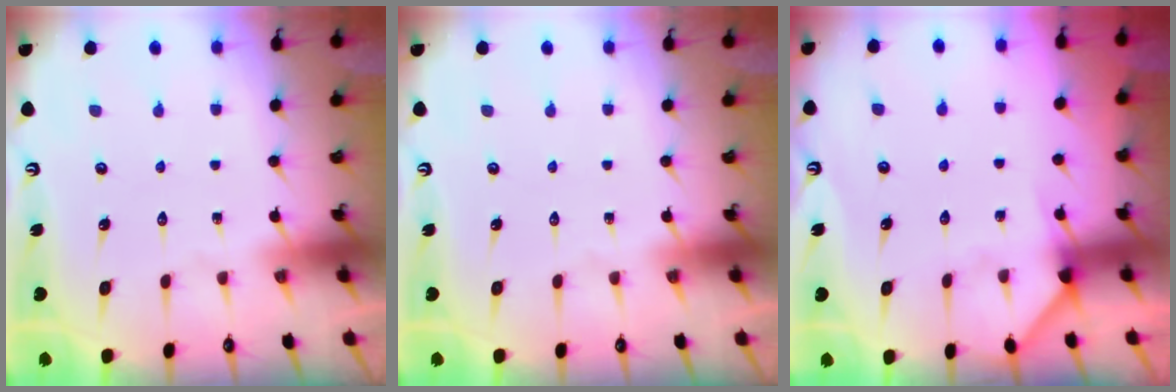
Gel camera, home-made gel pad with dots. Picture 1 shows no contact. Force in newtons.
{"total": 0.0}
{"total": 4.2, "press": 4.2, "slide": 0.3}